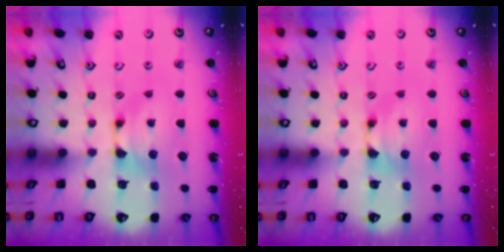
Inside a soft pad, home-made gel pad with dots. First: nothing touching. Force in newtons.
{"total": 0.0}